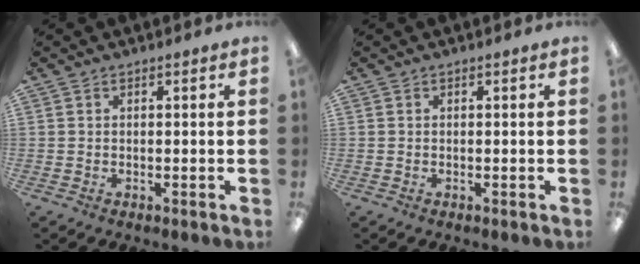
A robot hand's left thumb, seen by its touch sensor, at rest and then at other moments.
{"total": 0.0}